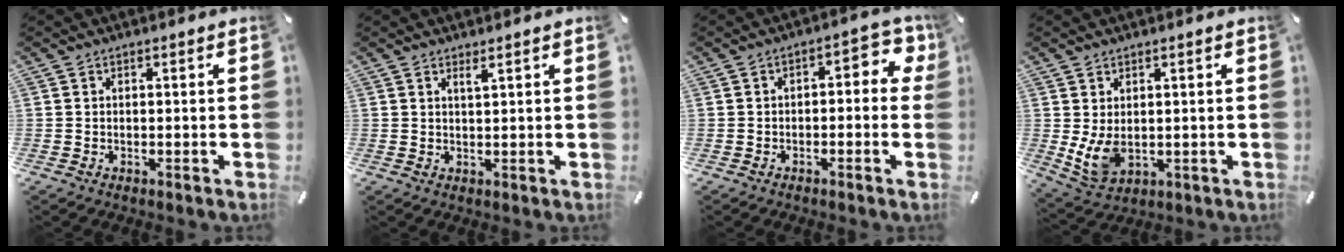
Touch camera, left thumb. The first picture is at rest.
{"total": 1.7, "force": [1.3, 0.0, 1.1], "torque": [-0.022, -0.002, 0.023]}
{"total": 5.3, "force": [-0.4, 3.0, 4.4], "torque": [-0.061, 0.004, -0.015]}
{"total": 6.5, "force": [0.6, 4.4, 4.8], "torque": [-0.111, -0.009, 0.010]}